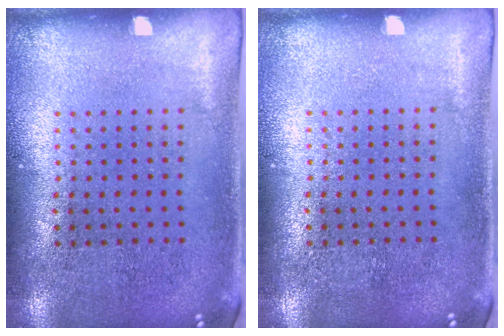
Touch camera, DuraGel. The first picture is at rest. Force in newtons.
{"total": 0.0}